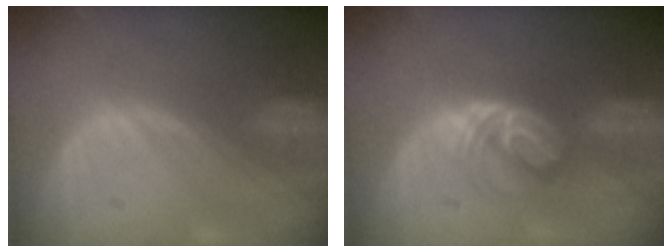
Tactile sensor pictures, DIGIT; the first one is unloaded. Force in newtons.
{"total": 5.9, "press": 5.1, "slide": 3.1}